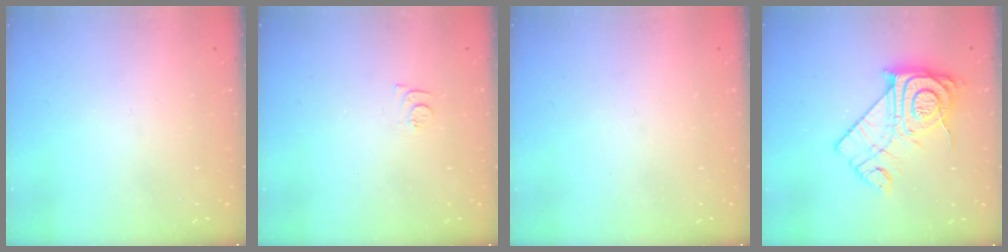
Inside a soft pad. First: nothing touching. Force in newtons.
{"total": 5.8, "press": 5.7, "slide": 0.4}
{"total": 0.0}
{"total": 15.9, "press": 15.9, "slide": 1.1}